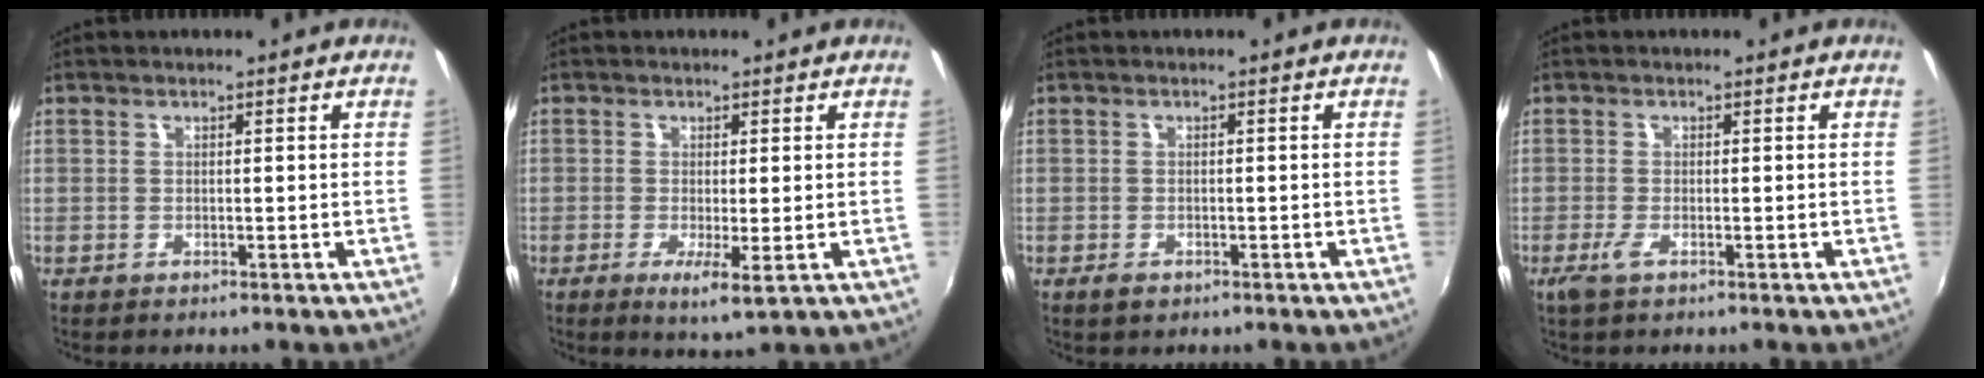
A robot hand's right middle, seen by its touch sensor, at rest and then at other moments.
{"total": 3.7, "force": [-0.8, 0.2, 3.6], "torque": [-0.071, -0.013, -0.013]}
{"total": 1.6, "force": [-1.0, 1.0, 0.9], "torque": [-0.015, -0.003, -0.017]}
{"total": 2.1, "force": [-1.1, 0.4, 1.8], "torque": [-0.037, -0.007, -0.020]}